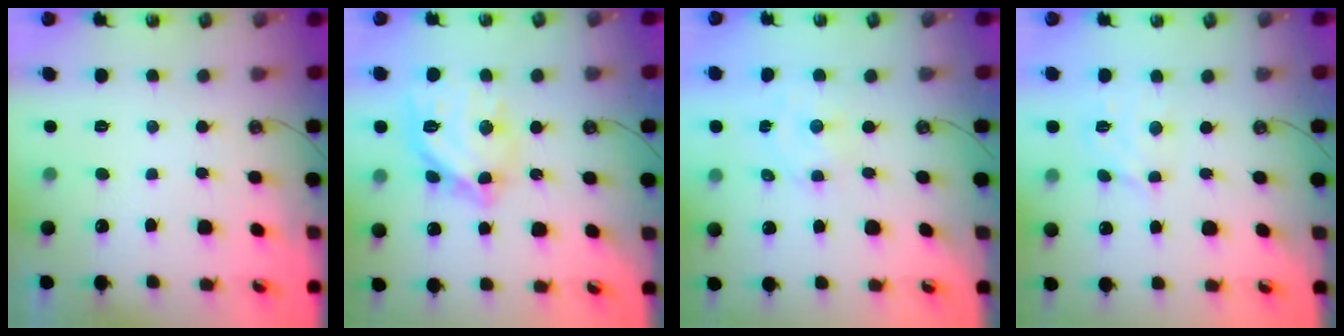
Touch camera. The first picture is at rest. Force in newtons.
{"total": 15.8, "press": 15.8, "slide": 1.1}
{"total": 2.3, "press": 2.3, "slide": 0.3}
{"total": 7.4, "press": 7.3, "slide": 0.5}